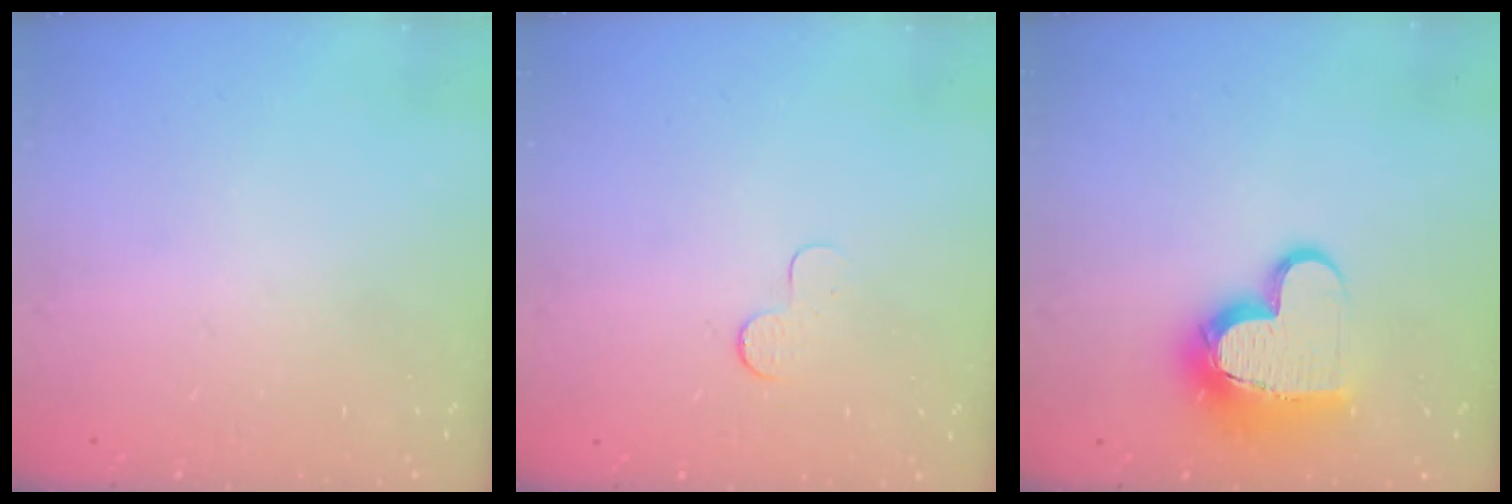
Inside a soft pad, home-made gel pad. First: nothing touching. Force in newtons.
{"total": 3.7, "press": 3.7, "slide": 0.4}
{"total": 12.7, "press": 12.7, "slide": 1.4}